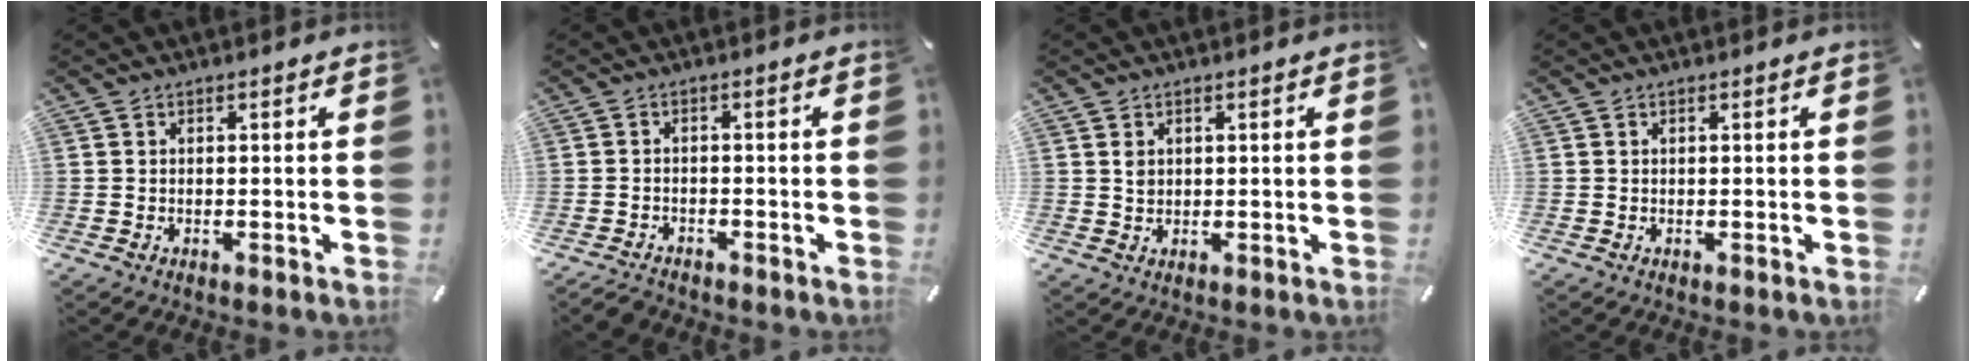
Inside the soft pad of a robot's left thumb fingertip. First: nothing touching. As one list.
[{"total": 2.4, "force": [-2.2, 0.6, 0.3], "torque": [-0.010, 0.010, -0.048]}, {"total": 1.6, "force": [0.6, 1.3, 0.8], "torque": [-0.018, 0.003, 0.011]}, {"total": 0.0}]